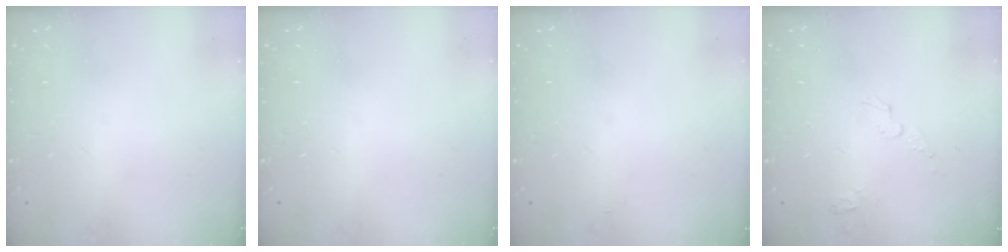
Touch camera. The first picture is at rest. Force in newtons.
{"total": 0.0}
{"total": 5.7, "press": 1.1, "slide": 5.6}
{"total": 4.1, "press": 4.1, "slide": 0.4}